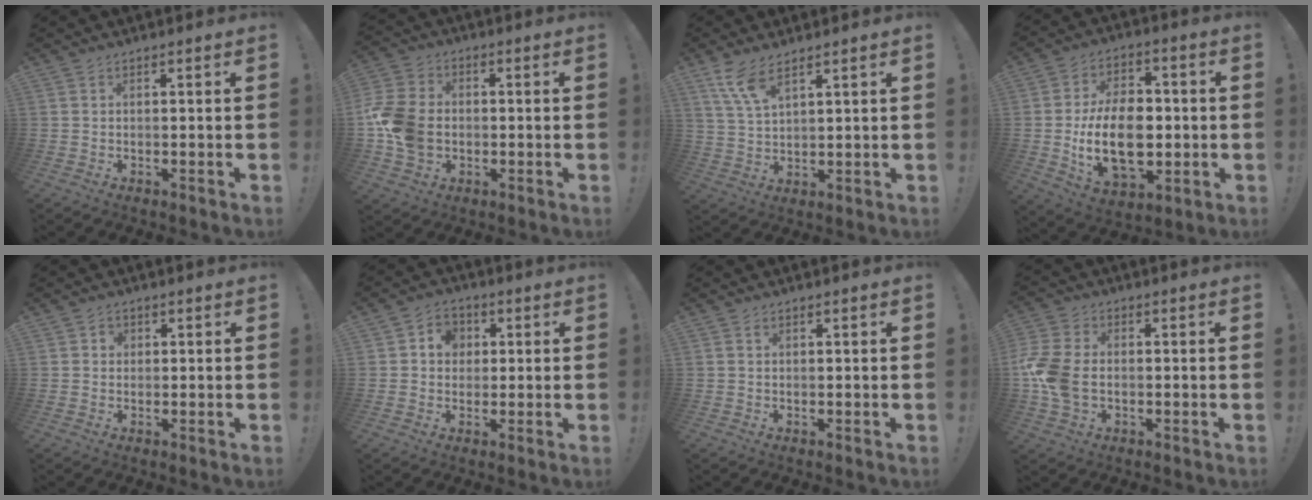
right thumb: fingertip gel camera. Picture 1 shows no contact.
{"total": 13.4, "force": [-1.9, 10.1, 8.6], "torque": [-0.176, 0.013, -0.032]}
{"total": 7.6, "force": [5.3, 2.3, 4.9], "torque": [-0.097, -0.022, 0.100]}
{"total": 19.6, "force": [-1.9, 12.6, 14.9], "torque": [-0.268, -0.001, -0.029]}
{"total": 1.6, "force": [0.3, 1.5, 0.4], "torque": [-0.003, 0.001, 0.002]}
{"total": 6.3, "force": [1.0, 5.7, 2.5], "torque": [-0.039, 0.004, 0.020]}
{"total": 0.6, "force": [0.4, 0.4, 0.3], "torque": [-0.008, 0.001, 0.008]}
{"total": 11.9, "force": [-1.7, 8.0, 8.6], "torque": [-0.192, -0.001, -0.032]}